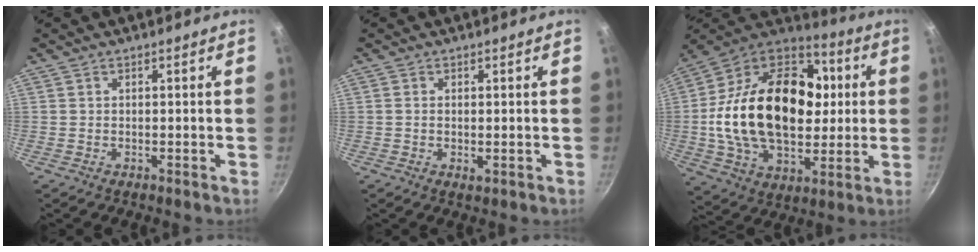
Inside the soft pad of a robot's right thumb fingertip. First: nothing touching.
{"total": 1.4, "force": [-0.1, 0.6, 1.2], "torque": [-0.021, -0.003, -0.001]}
{"total": 30.9, "force": [2.0, 20.4, 23.1], "torque": [-0.382, 0.030, 0.030]}